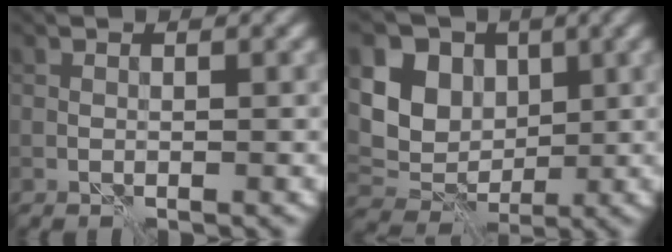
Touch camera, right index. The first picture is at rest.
{"total": 10.2, "force": [3.2, 8.2, 5.1], "torque": [-0.100, 0.030, 0.038]}